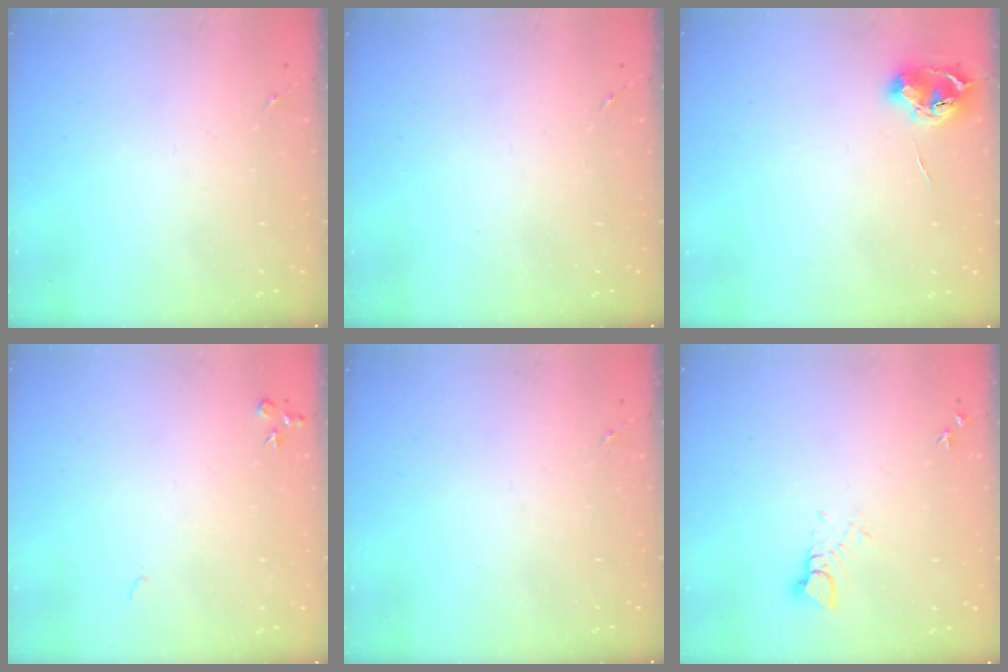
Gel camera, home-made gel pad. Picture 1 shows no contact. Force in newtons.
{"total": 0.0}
{"total": 8.0, "press": 8.0, "slide": 0.8}
{"total": 5.2, "press": 5.2, "slide": 0.7}
{"total": 0.0}
{"total": 3.9, "press": 3.9, "slide": 0.3}